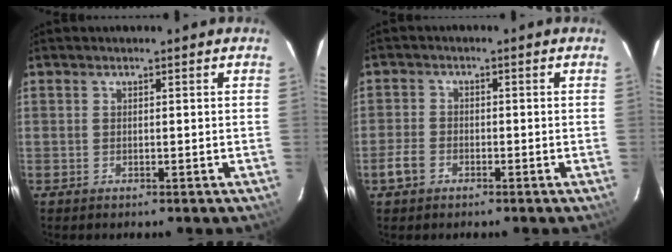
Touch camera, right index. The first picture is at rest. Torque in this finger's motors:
{"motor_torque": [-0.38, 0.30, -1.00, -0.21]}